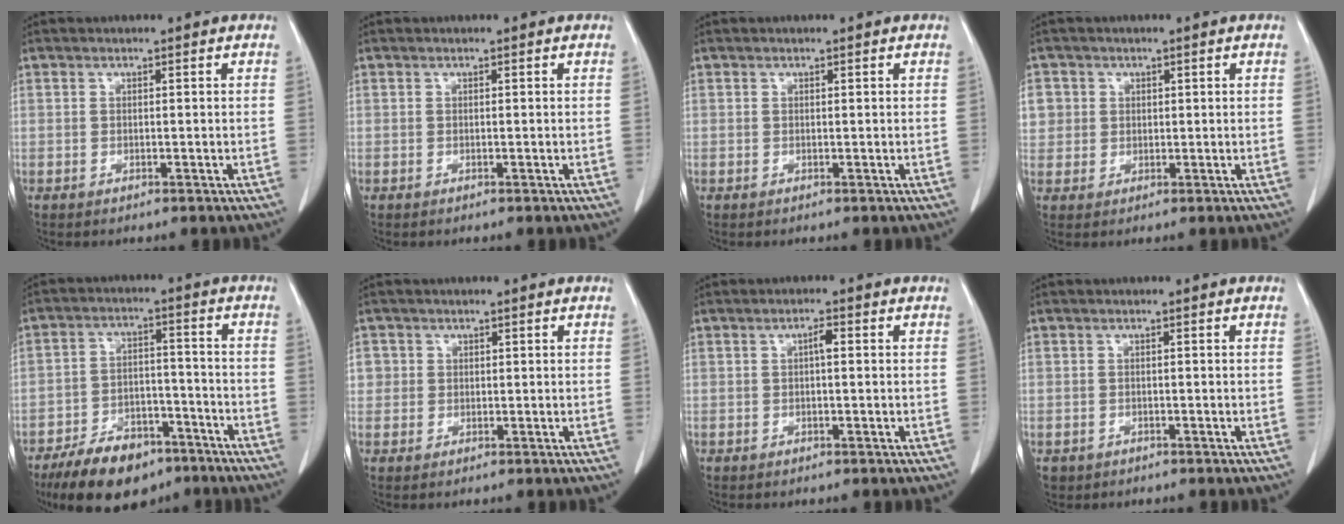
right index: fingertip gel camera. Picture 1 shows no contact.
{"total": 0.0}
{"total": 0.0}
{"total": 4.0, "force": [1.1, 3.8, 0.4], "torque": [0.004, 0.009, 0.024]}
{"total": 13.0, "force": [-9.5, 6.1, 6.5], "torque": [-0.106, 0.004, -0.156]}
{"total": 2.2, "force": [0.4, 2.1, 0.1], "torque": [0.015, 0.003, 0.005]}
{"total": 1.6, "force": [0.2, 0.3, 1.6], "torque": [-0.027, 0.004, 0.003]}
{"total": 1.5, "force": [-0.7, 1.3, 0.1], "torque": [-0.010, 0.004, -0.007]}